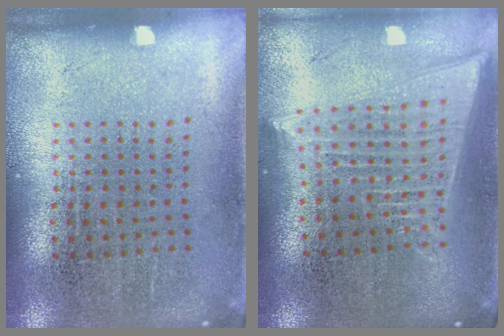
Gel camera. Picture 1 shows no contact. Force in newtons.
{"total": 2.1, "press": 1.8, "slide": 1.1}